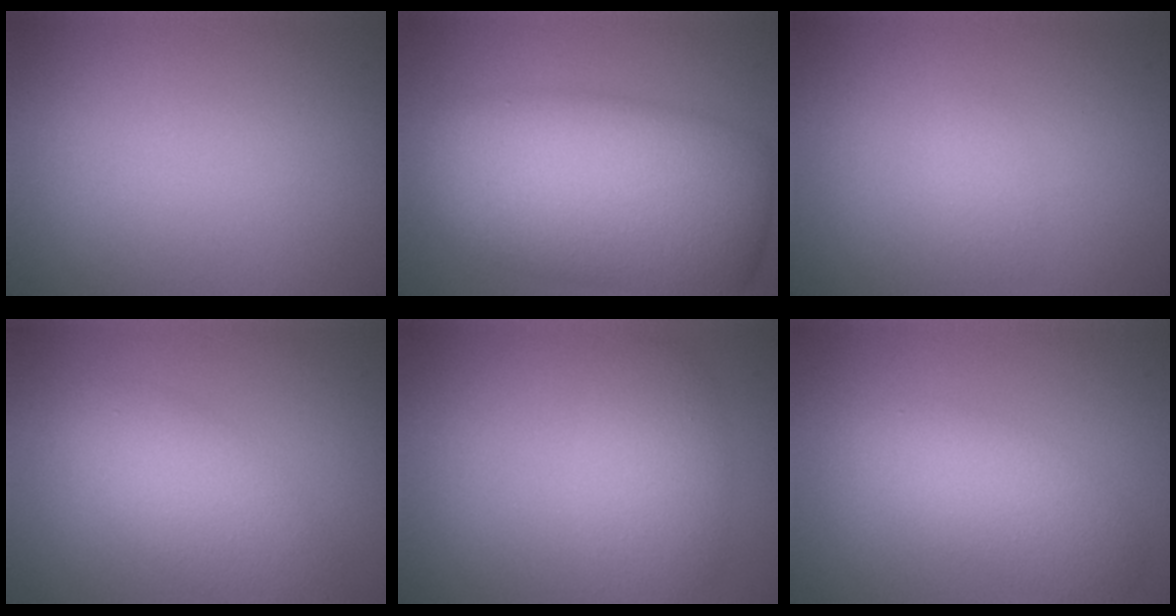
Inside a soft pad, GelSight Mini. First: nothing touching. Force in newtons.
{"total": 10.1, "press": 10.0, "slide": 0.7}
{"total": 0.8, "press": 0.8, "slide": 0.0}
{"total": 4.4, "press": 4.4, "slide": 0.1}
{"total": 3.8, "press": 3.8, "slide": 0.1}
{"total": 3.9, "press": 3.9, "slide": 0.1}